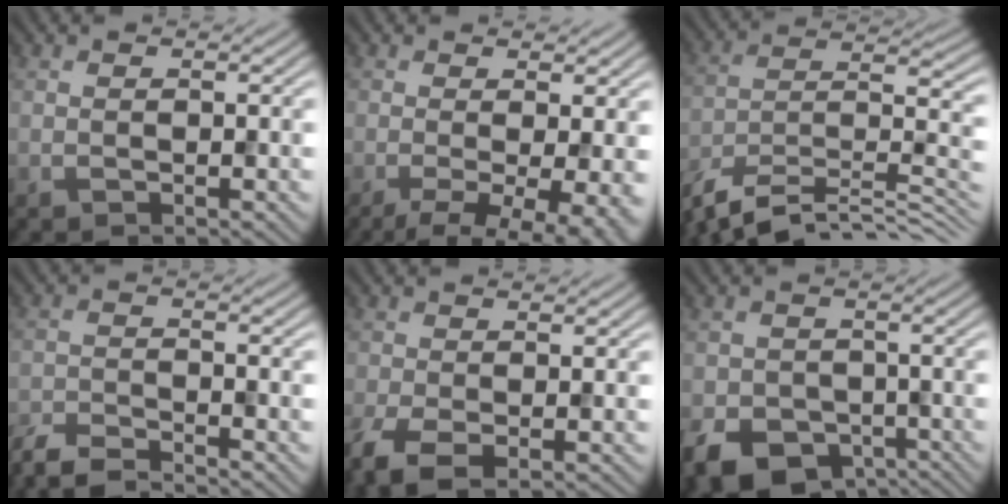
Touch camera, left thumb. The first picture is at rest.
{"total": 7.4, "force": [-2.5, 2.2, 6.6], "torque": [-0.103, -0.012, -0.035]}
{"total": 14.4, "force": [-11.7, 3.5, 7.7], "torque": [-0.150, 0.003, -0.194]}
{"total": 5.9, "force": [-5.5, 0.8, 2.1], "torque": [-0.047, -0.008, -0.109]}
{"total": 4.9, "force": [-3.0, 2.1, 3.3], "torque": [-0.080, -0.019, -0.062]}
{"total": 7.8, "force": [-4.2, 5.7, 3.3], "torque": [-0.067, -0.030, -0.073]}